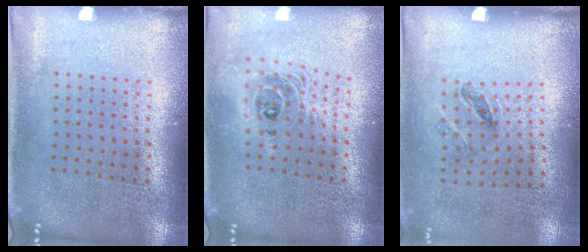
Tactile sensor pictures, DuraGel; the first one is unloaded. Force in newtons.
{"total": 1.8, "press": 1.4, "slide": 1.1}
{"total": 1.3, "press": 0.8, "slide": 1.1}